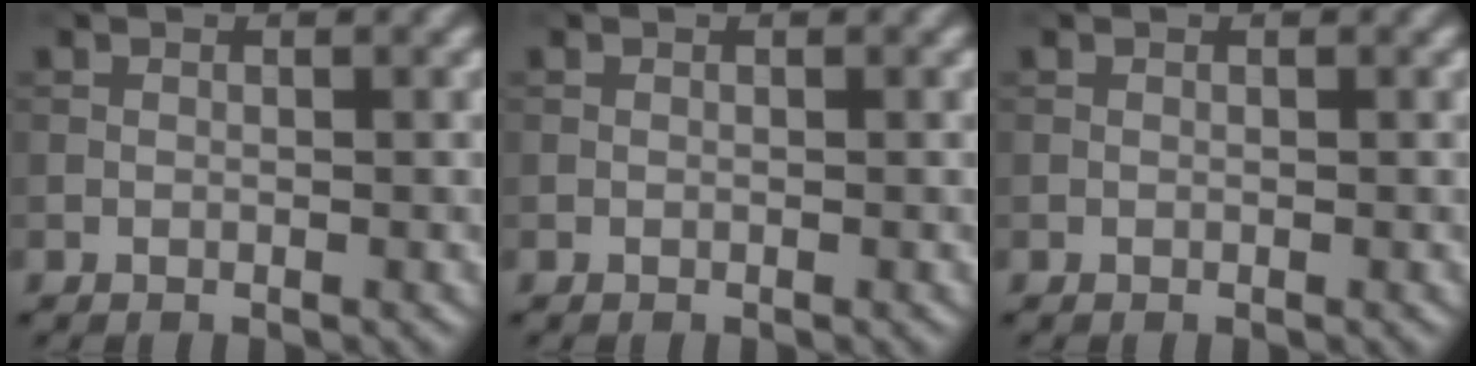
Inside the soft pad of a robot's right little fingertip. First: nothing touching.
{"total": 0.0}
{"total": 0.0}